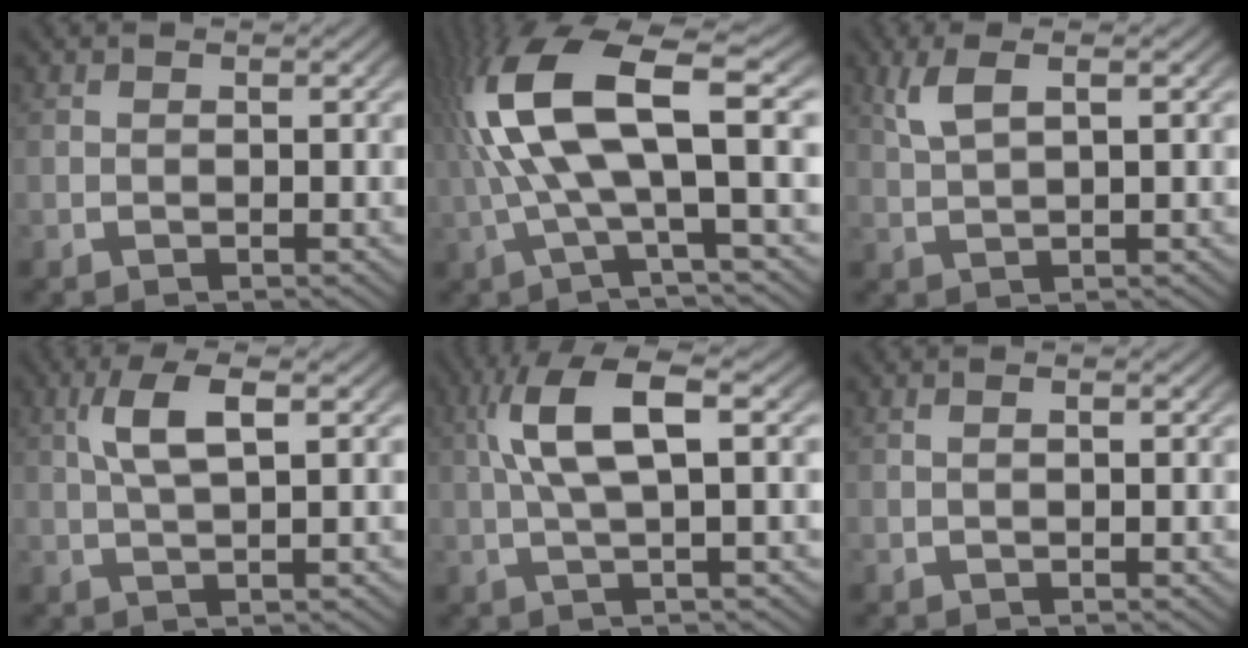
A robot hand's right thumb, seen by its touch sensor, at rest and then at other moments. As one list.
[{"total": 11.8, "force": [1.4, 5.1, 10.5], "torque": [-0.227, -0.004, 0.026]}, {"total": 3.3, "force": [1.7, 1.0, 2.6], "torque": [-0.061, 0.006, 0.037]}, {"total": 4.7, "force": [1.6, 1.4, 4.1], "torque": [-0.085, 0.008, 0.032]}, {"total": 7.0, "force": [1.5, 2.5, 6.3], "torque": [-0.144, 0.005, 0.028]}, {"total": 0.6, "force": [0.1, -0.1, 0.6], "torque": [-0.015, 0.001, 0.004]}]